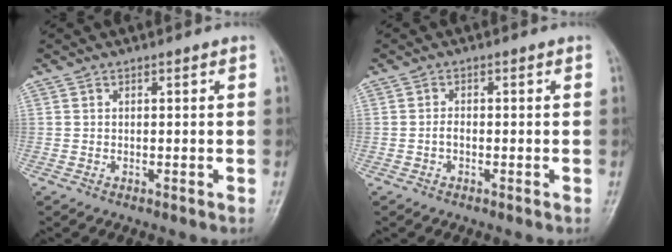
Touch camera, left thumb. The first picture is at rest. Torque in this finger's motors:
{"motor_torque": [0.17, 0.05, -0.07, -0.02, 0.00]}